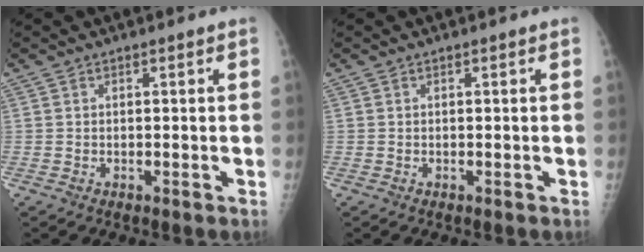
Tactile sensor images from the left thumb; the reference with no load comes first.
{"total": 0.0}